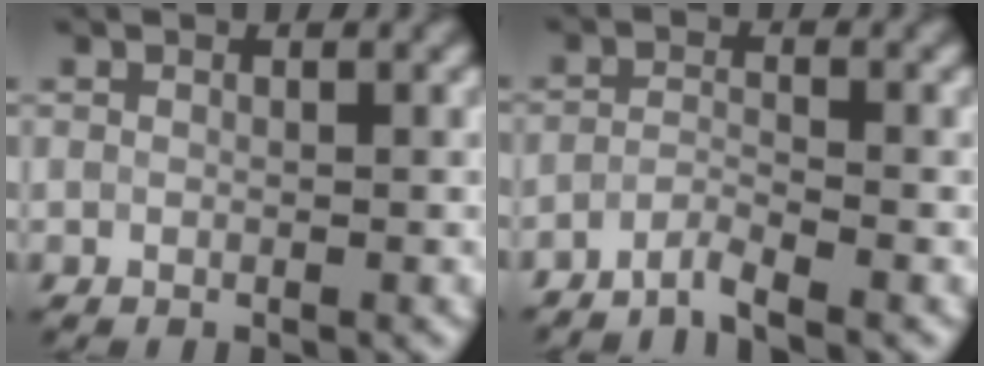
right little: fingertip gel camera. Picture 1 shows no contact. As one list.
[{"total": 2.3, "force": [-2.3, -0.2, 0.1], "torque": [-0.001, -0.001, -0.052]}]